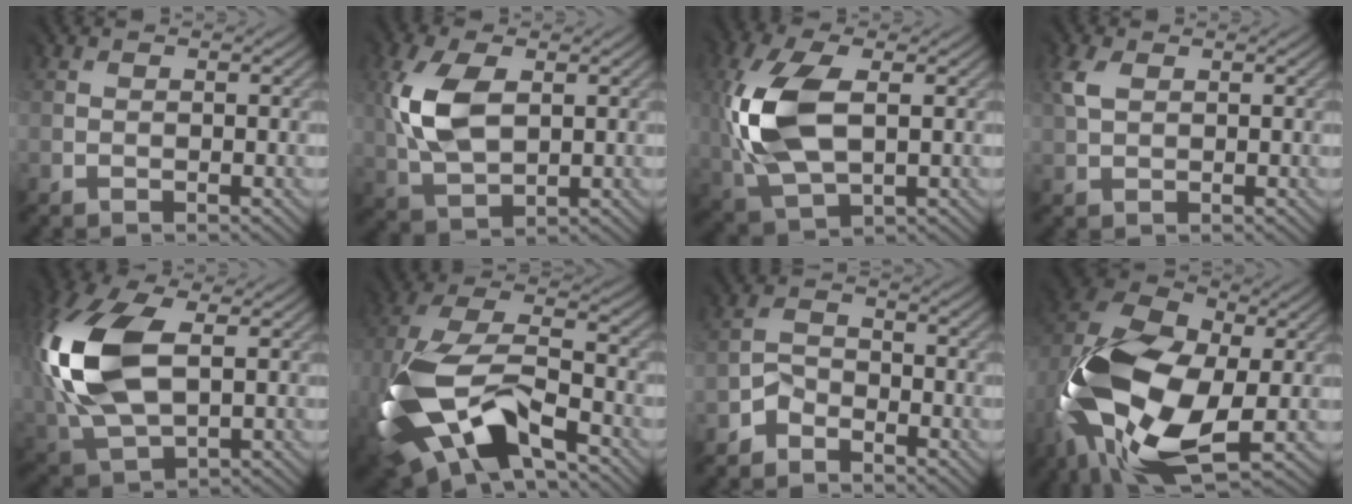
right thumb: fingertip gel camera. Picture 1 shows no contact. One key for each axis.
{"total": 8.5, "fx": 2.1, "fy": 5.2, "fz": 6.4, "tx": -0.176, "ty": 0.008, "tz": 0.040}
{"total": 11.0, "fx": 1.2, "fy": 6.3, "fz": 9.0, "tx": -0.239, "ty": 0.011, "tz": 0.026}
{"total": 3.1, "fx": 1.5, "fy": 2.0, "fz": 1.7, "tx": -0.048, "ty": 0.008, "tz": 0.027}
{"total": 15.5, "fx": 2.7, "fy": 9.4, "fz": 12.0, "tx": -0.314, "ty": 0.009, "tz": 0.054}
{"total": 14.7, "fx": -5.8, "fy": 7.6, "fz": 11.2, "tx": -0.279, "ty": -0.032, "tz": -0.104}
{"total": 2.9, "fx": -2.7, "fy": 0.7, "fz": -0.7, "tx": 0.007, "ty": 0.001, "tz": -0.063}
{"total": 17.2, "fx": -2.6, "fy": 11.6, "fz": 12.4, "tx": -0.297, "ty": -0.034, "tz": -0.035}